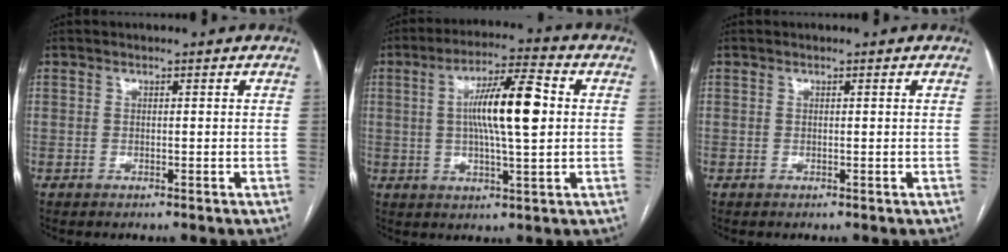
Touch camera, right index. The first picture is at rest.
{"total": 11.7, "force": [1.3, 1.5, 11.5], "torque": [-0.200, 0.013, 0.019]}
{"total": 0.0}